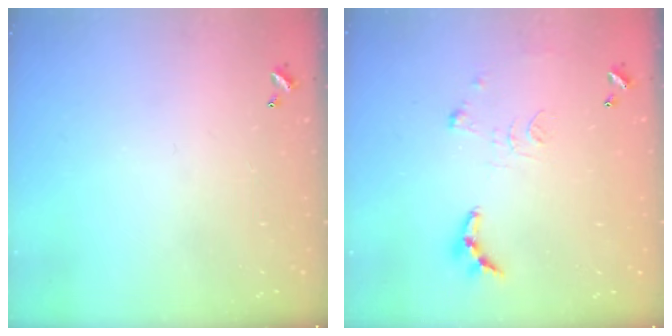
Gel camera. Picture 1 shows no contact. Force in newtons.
{"total": 8.3, "press": 8.3, "slide": 0.6}